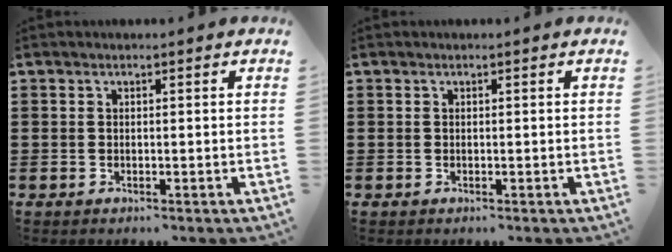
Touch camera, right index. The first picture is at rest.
{"total": 0.0}